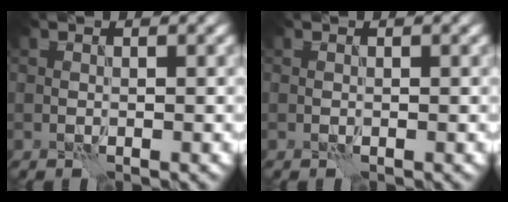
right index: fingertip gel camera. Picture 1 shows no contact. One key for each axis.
{"total": 0.0}